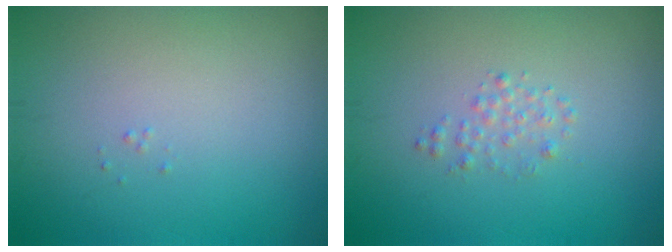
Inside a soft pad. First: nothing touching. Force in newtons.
{"total": 1.1, "press": 1.1, "slide": 0.1}